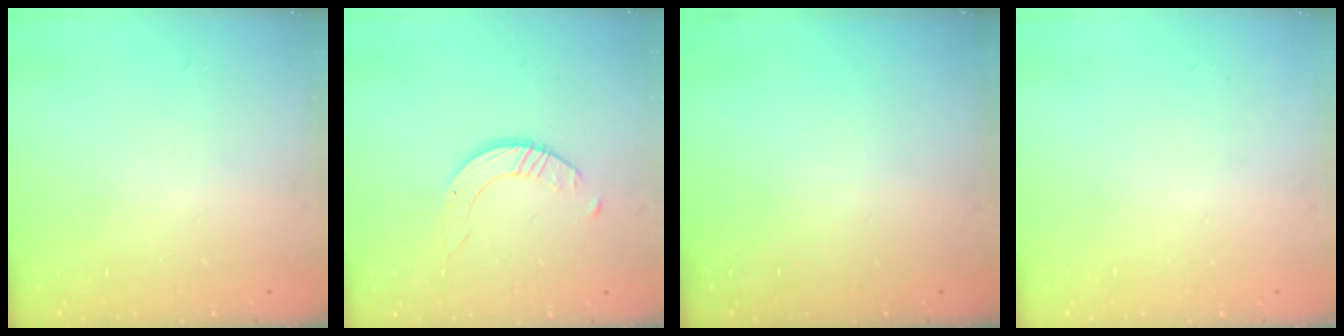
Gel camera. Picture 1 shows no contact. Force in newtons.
{"total": 1.6, "press": 1.6, "slide": 0.2}
{"total": 0.0}
{"total": 0.0}